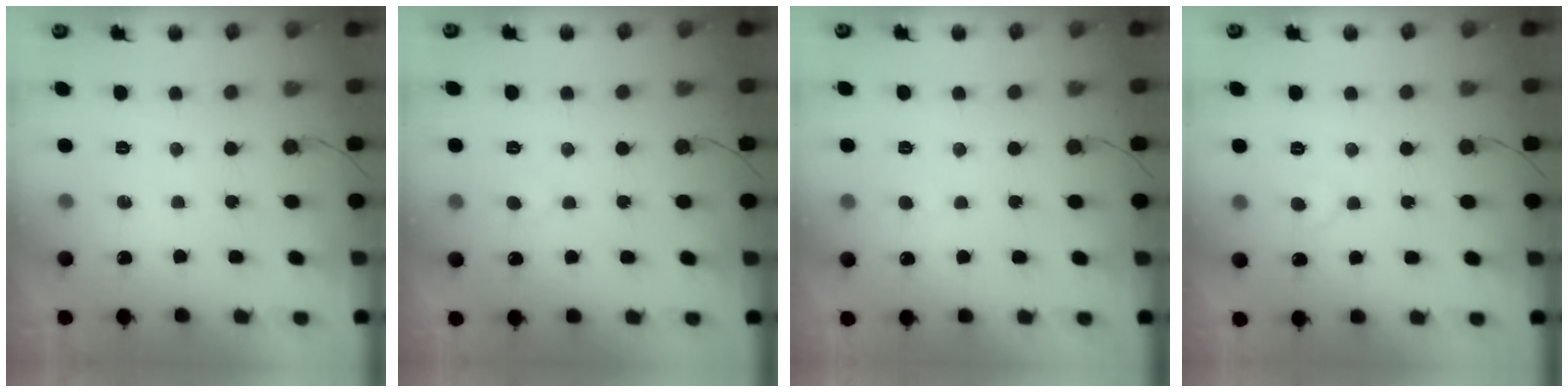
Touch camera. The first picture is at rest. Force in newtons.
{"total": 3.3, "press": 3.3, "slide": 0.2}
{"total": 2.5, "press": 2.5, "slide": 0.2}
{"total": 4.7, "press": 4.7, "slide": 0.4}